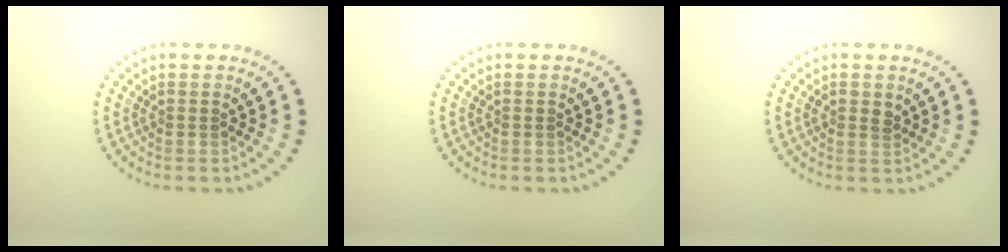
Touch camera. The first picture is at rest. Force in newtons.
{"total": 0.0}
{"total": 1.1, "press": 1.1, "slide": 0.3}